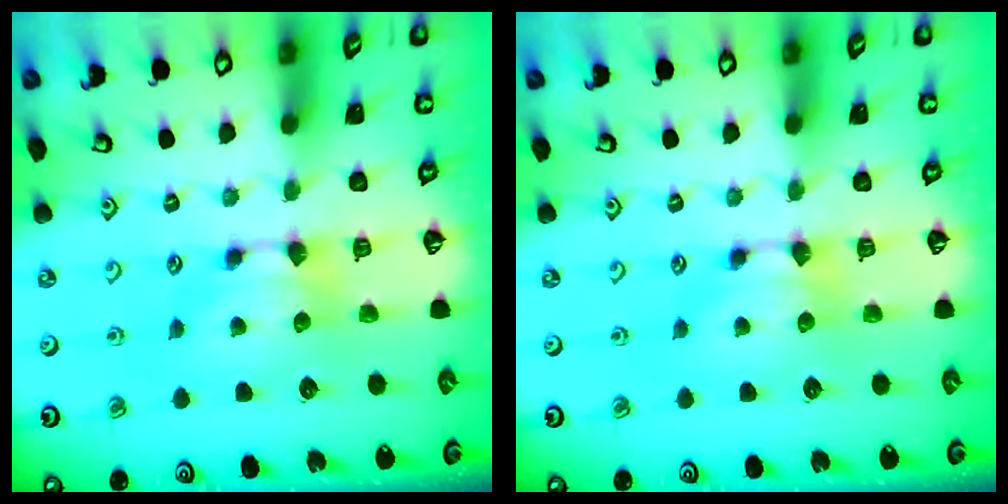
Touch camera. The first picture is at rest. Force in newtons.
{"total": 0.0}